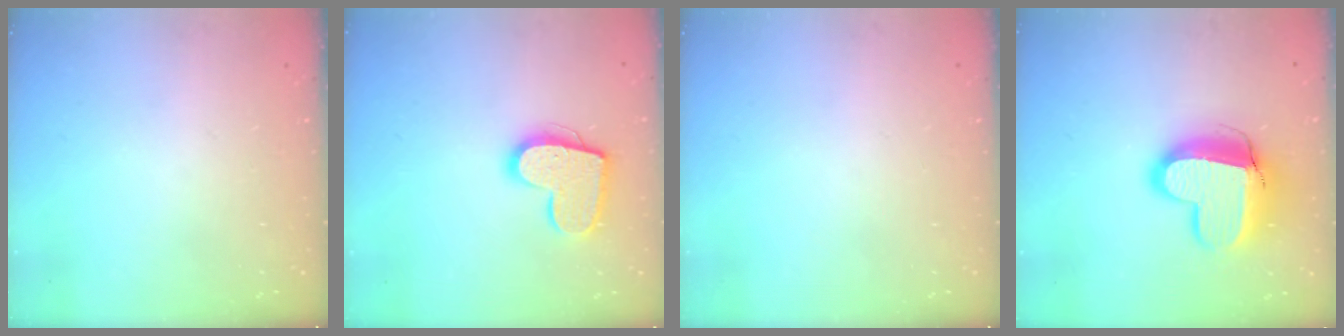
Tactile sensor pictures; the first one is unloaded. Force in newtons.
{"total": 13.9, "press": 13.9, "slide": 0.9}
{"total": 0.0}
{"total": 14.4, "press": 14.4, "slide": 1.1}